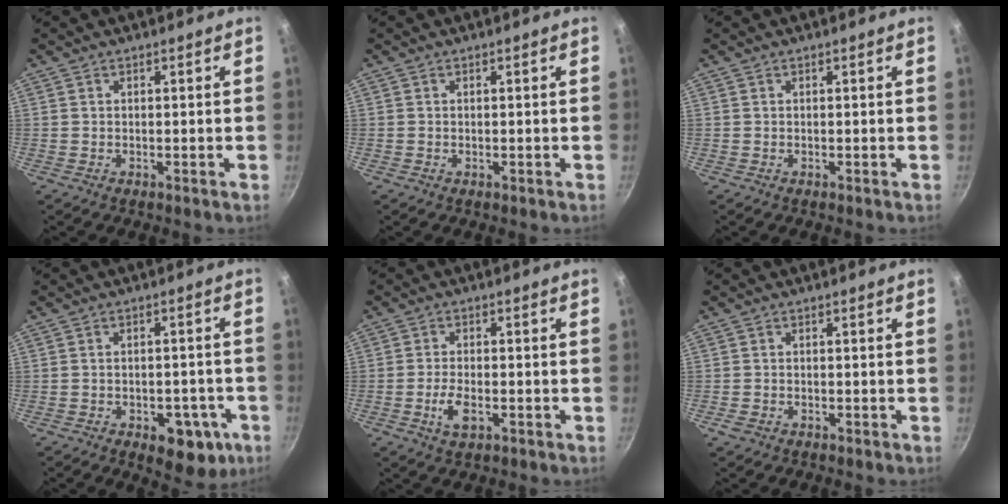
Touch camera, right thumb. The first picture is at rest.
{"total": 0.0}
{"total": 0.0}
{"total": 10.2, "force": [-4.3, 5.6, 7.3], "torque": [-0.057, 0.017, -0.047]}
{"total": 4.9, "force": [-1.7, 2.3, 3.9], "torque": [-0.077, 0.008, -0.032]}
{"total": 1.6, "force": [-0.9, 1.1, 0.8], "torque": [-0.021, 0.007, -0.016]}